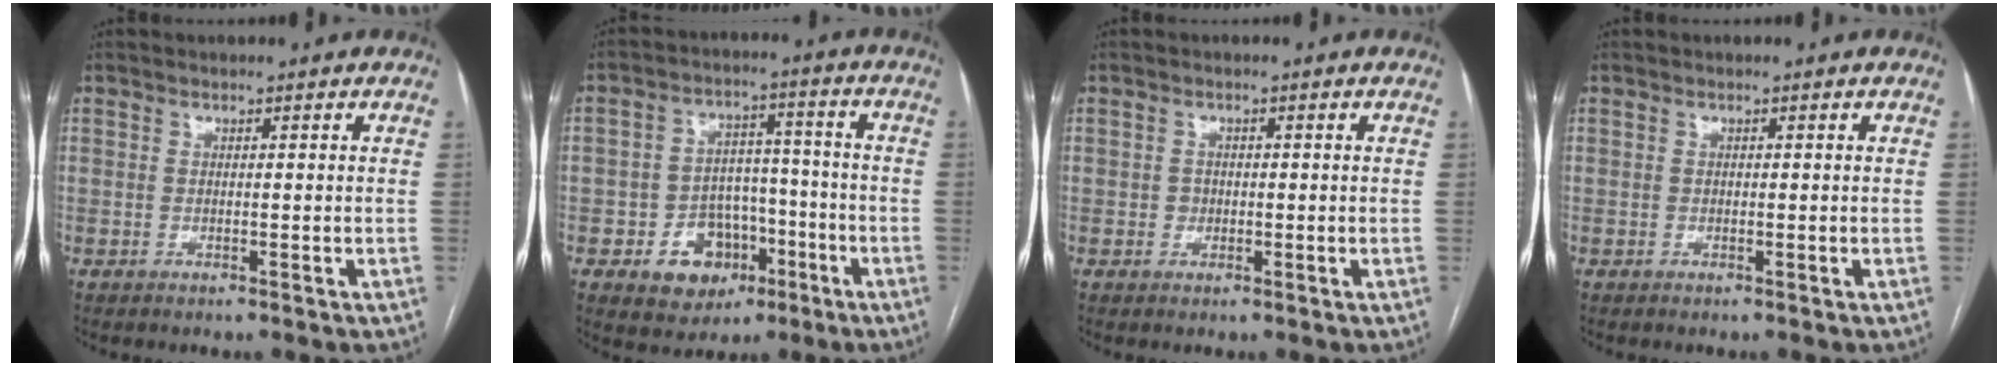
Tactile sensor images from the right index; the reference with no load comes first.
{"total": 9.4, "force": [-4.0, 7.3, 4.4], "torque": [-0.062, 0.024, -0.052]}
{"total": 1.3, "force": [-0.2, 1.2, 0.4], "torque": [-0.005, 0.004, -0.003]}
{"total": 0.0}